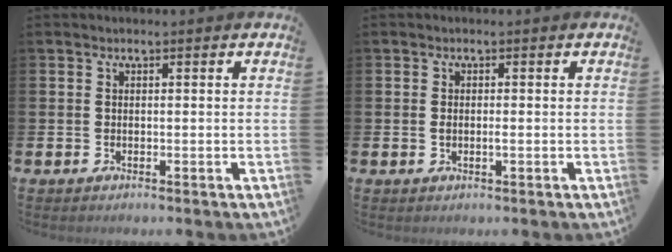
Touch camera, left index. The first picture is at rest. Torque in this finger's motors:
{"motor_torque": [0.18, 0.07, 0.02, 0.02]}